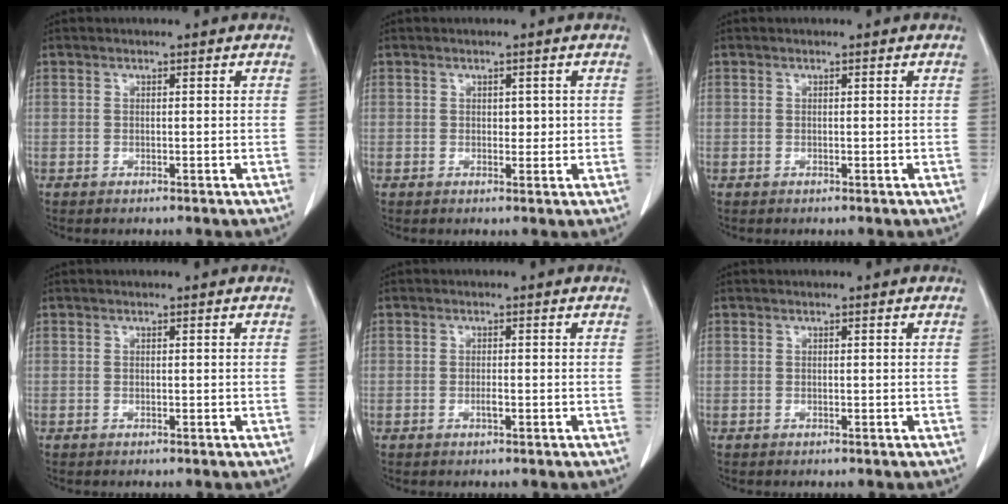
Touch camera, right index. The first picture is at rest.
{"total": 1.7, "force": [0.3, 1.1, 1.3], "torque": [-0.013, 0.000, 0.005]}
{"total": 0.0}
{"total": 0.0}
{"total": 0.8, "force": [-0.2, 0.2, 0.8], "torque": [-0.013, 0.002, -0.002]}
{"total": 0.0}